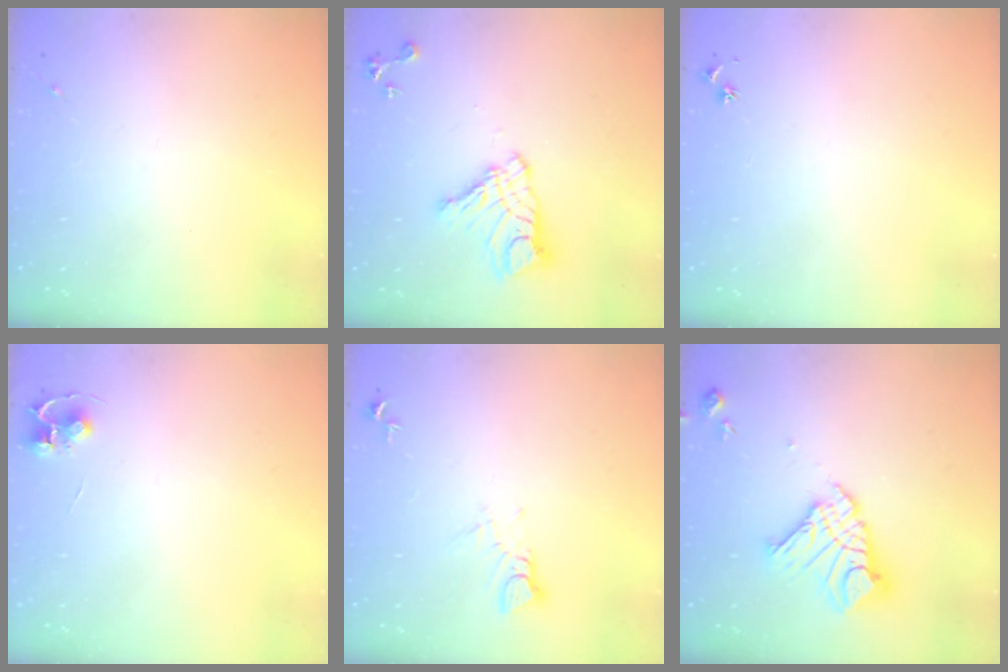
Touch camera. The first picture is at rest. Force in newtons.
{"total": 13.2, "press": 13.2, "slide": 1.3}
{"total": 3.0, "press": 2.9, "slide": 0.4}
{"total": 4.7, "press": 4.7, "slide": 0.4}
{"total": 3.5, "press": 3.5, "slide": 0.3}
{"total": 15.2, "press": 15.1, "slide": 1.6}